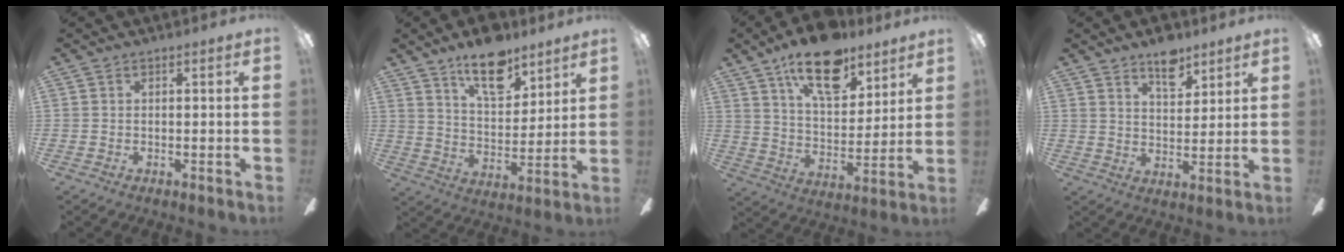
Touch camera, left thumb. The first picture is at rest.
{"total": 14.4, "force": [10.4, 6.3, 7.7], "torque": [-0.113, -0.056, 0.180]}
{"total": 17.5, "force": [12.2, 7.9, 9.8], "torque": [-0.156, -0.060, 0.211]}
{"total": 8.5, "force": [6.2, 4.0, 4.2], "torque": [-0.050, -0.031, 0.105]}